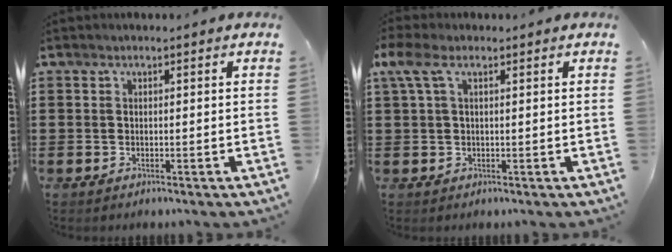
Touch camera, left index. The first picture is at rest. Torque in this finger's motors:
{"motor_torque": [2.14, 0.00, 0.98, 0.21]}